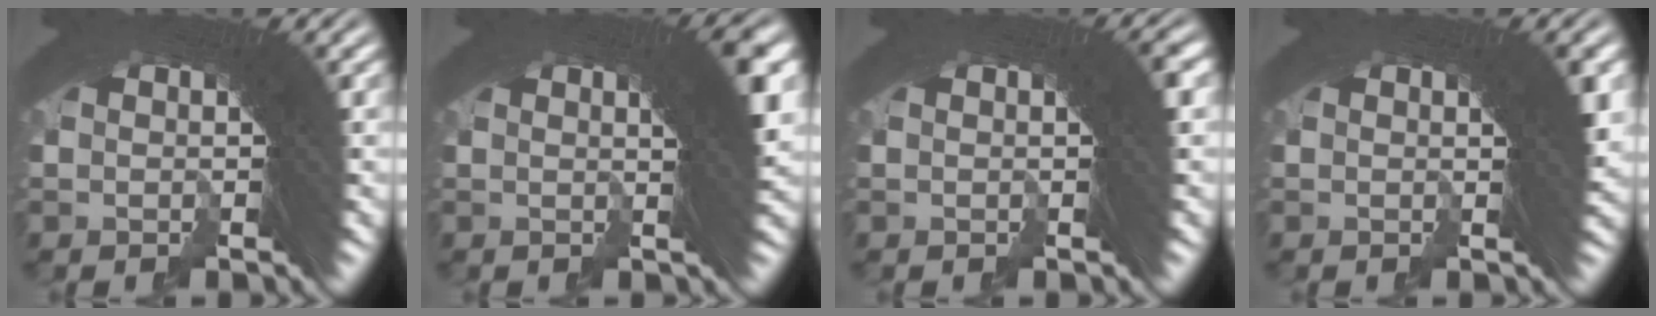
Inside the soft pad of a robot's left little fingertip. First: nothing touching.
{"total": 5.1, "force": [1.5, 0.9, 4.8], "torque": [-0.050, 0.009, 0.020]}
{"total": 1.3, "force": [0.3, 0.2, 1.2], "torque": [-0.012, 0.008, 0.002]}
{"total": 2.3, "force": [0.8, 0.2, 2.2], "torque": [-0.026, 0.002, 0.010]}